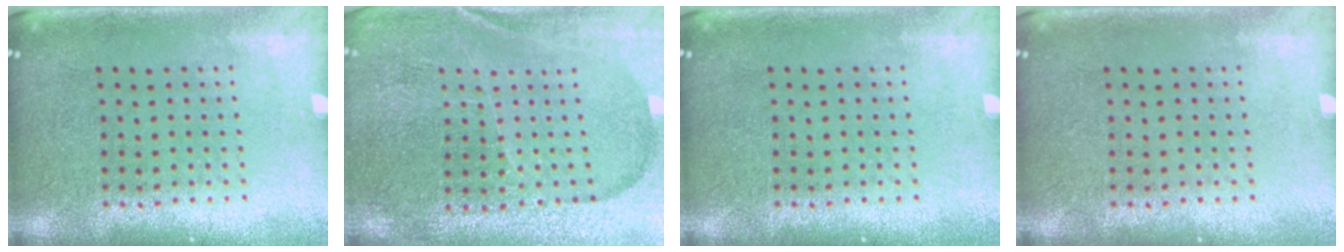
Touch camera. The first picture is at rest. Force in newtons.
{"total": 3.1, "press": 3.0, "slide": 0.5}
{"total": 0.0}
{"total": 0.0}